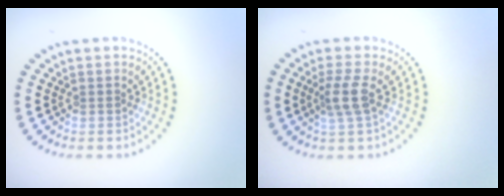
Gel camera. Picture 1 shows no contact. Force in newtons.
{"total": 2.4, "press": 2.0, "slide": 1.4}